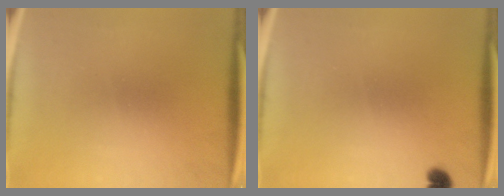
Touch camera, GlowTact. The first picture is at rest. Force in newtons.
{"total": 1.5}